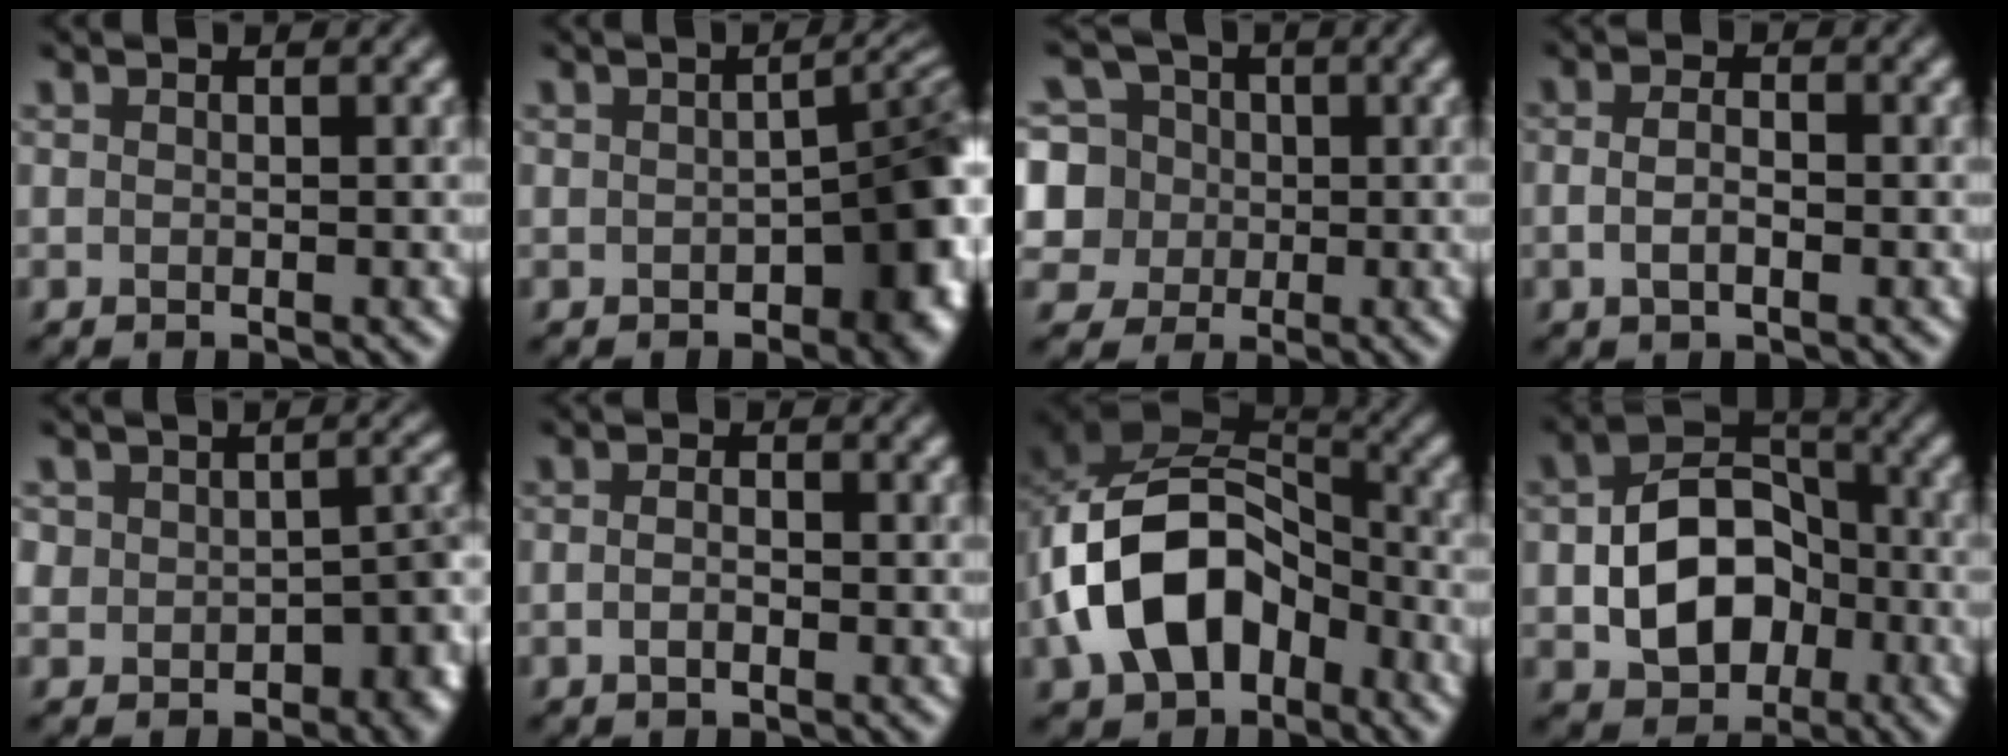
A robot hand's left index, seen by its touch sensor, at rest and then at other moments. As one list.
[{"total": 8.0, "force": [-2.3, 4.4, 6.3], "torque": [-0.050, -0.005, -0.032]}, {"total": 8.6, "force": [0.8, 8.0, 3.2], "torque": [-0.083, 0.031, -0.005]}, {"total": 2.0, "force": [-0.3, 0.9, 1.8], "torque": [-0.039, 0.000, -0.009]}, {"total": 7.9, "force": [-2.8, 5.8, 4.5], "torque": [-0.029, -0.008, -0.042]}, {"total": 1.3, "force": [-0.4, 0.5, 1.1], "torque": [-0.024, 0.002, -0.011]}, {"total": 12.2, "force": [-3.3, 8.4, 8.3], "torque": [-0.152, 0.006, -0.071]}, {"total": 8.2, "force": [-1.6, 5.8, 5.6], "torque": [-0.091, 0.007, -0.029]}]